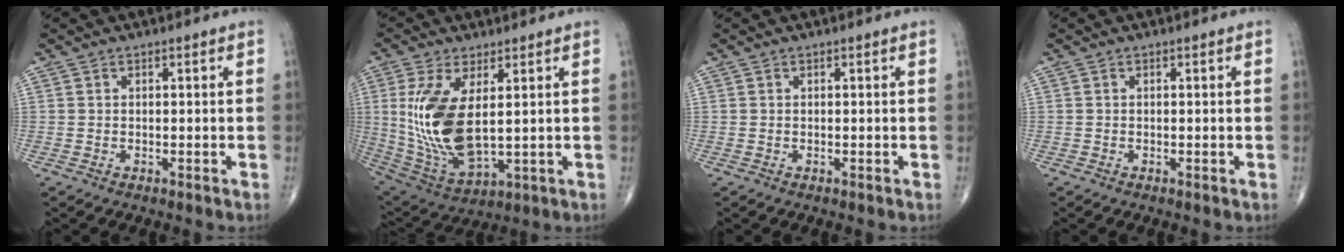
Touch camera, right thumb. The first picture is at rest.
{"total": 15.9, "force": [2.2, 7.2, 14.0], "torque": [-0.291, -0.021, 0.064]}
{"total": 0.0}
{"total": 0.0}